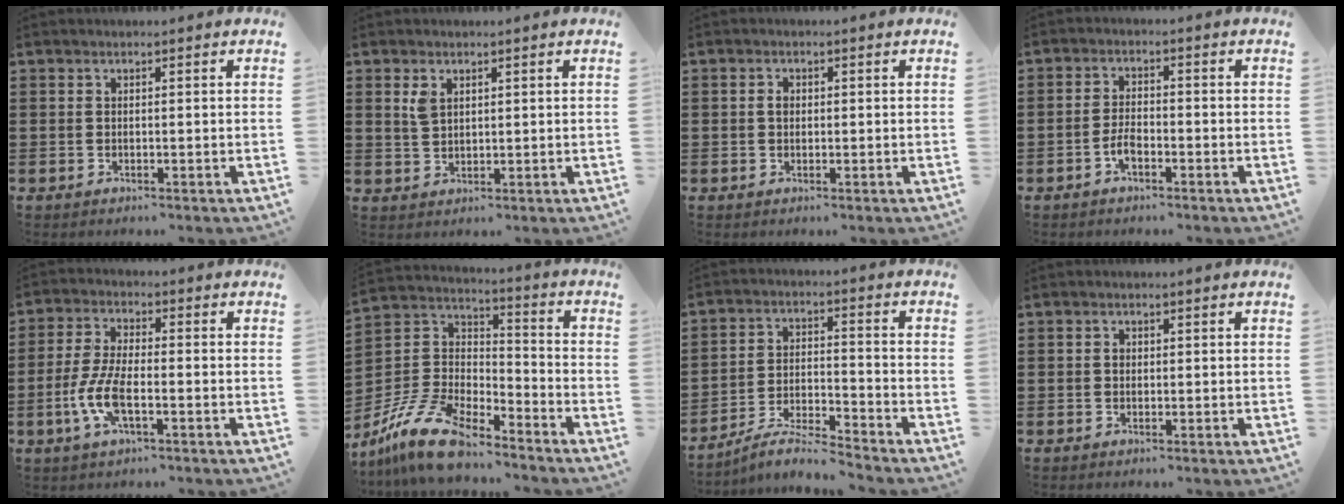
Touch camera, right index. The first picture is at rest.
{"total": 2.4, "force": [1.3, 1.3, 1.6], "torque": [-0.036, 0.003, 0.024]}
{"total": 1.4, "force": [0.2, 1.0, 1.0], "torque": [-0.022, 0.006, 0.002]}
{"total": 2.8, "force": [-1.6, 1.1, 2.1], "torque": [-0.050, 0.001, -0.034]}
{"total": 6.9, "force": [-2.3, 2.4, 6.1], "torque": [-0.140, -0.010, -0.047]}
{"total": 13.2, "force": [-11.2, 3.8, 5.8], "torque": [-0.144, 0.032, -0.224]}
{"total": 5.8, "force": [-5.5, 0.0, 1.8], "torque": [-0.044, -0.007, -0.108]}
{"total": 0.8, "force": [0.0, 0.6, 0.5], "torque": [-0.012, 0.001, 0.001]}